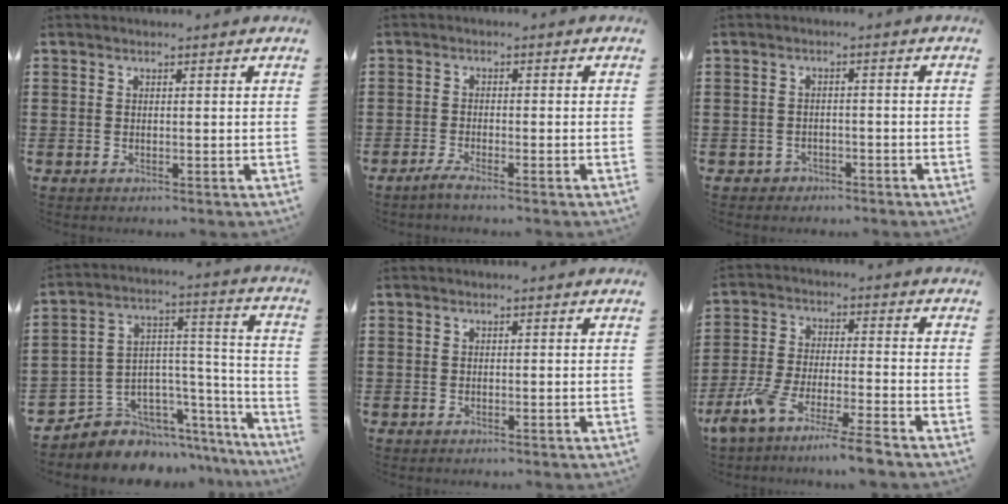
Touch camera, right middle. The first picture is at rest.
{"total": 2.1, "force": [-1.7, -0.1, 1.1], "torque": [-0.025, 0.000, -0.036]}
{"total": 1.9, "force": [-1.7, 0.9, 0.0], "torque": [-0.007, 0.004, -0.039]}
{"total": 5.6, "force": [-4.1, 3.8, -0.6], "torque": [-0.003, -0.004, -0.074]}
{"total": 0.0}
{"total": 7.7, "force": [-6.8, -0.8, 3.6], "torque": [-0.087, -0.021, -0.138]}